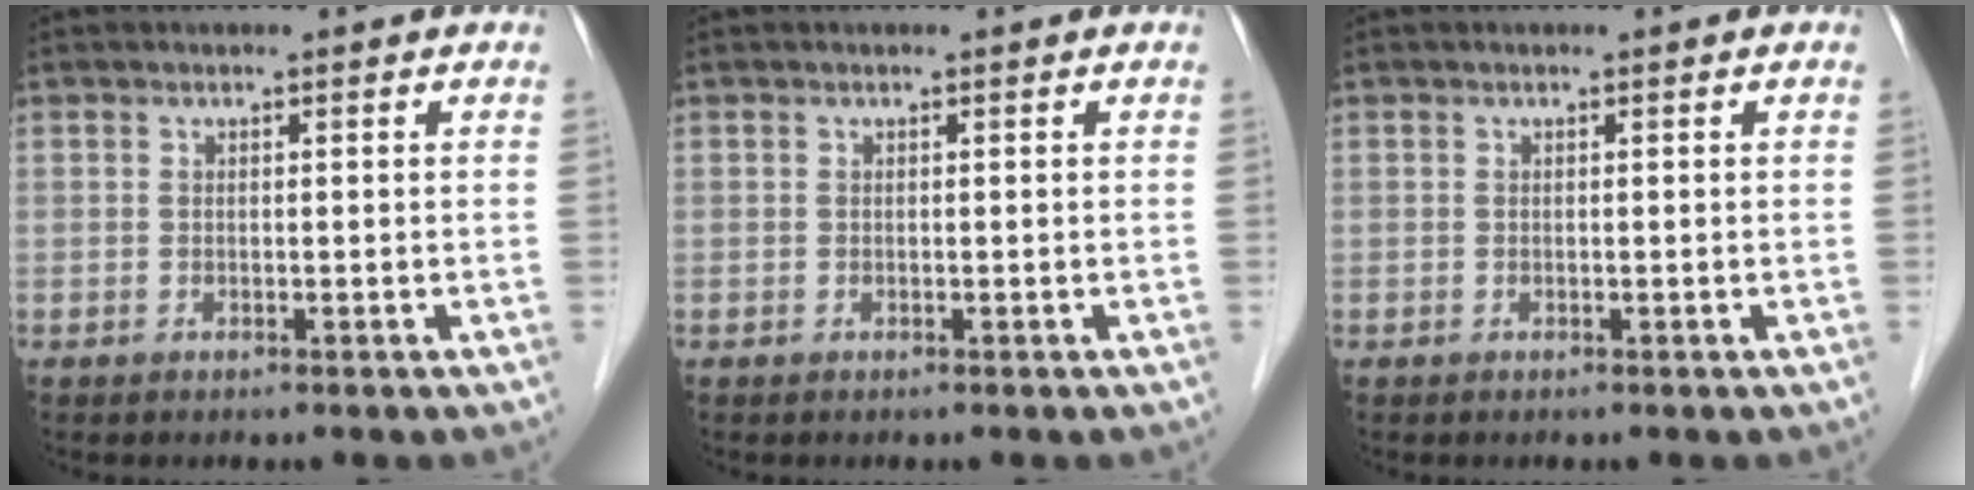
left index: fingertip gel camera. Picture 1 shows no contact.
{"total": 0.0}
{"total": 0.0}